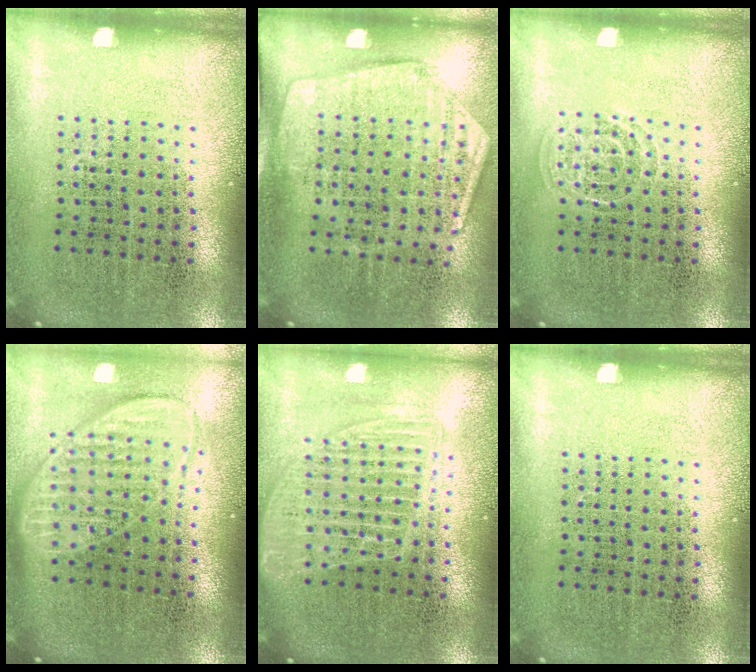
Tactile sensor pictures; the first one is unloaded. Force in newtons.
{"total": 1.9, "press": 1.6, "slide": 1.0}
{"total": 1.3, "press": 1.3, "slide": 0.2}
{"total": 1.8, "press": 1.4, "slide": 1.1}
{"total": 1.6, "press": 1.4, "slide": 0.8}
{"total": 0.0}